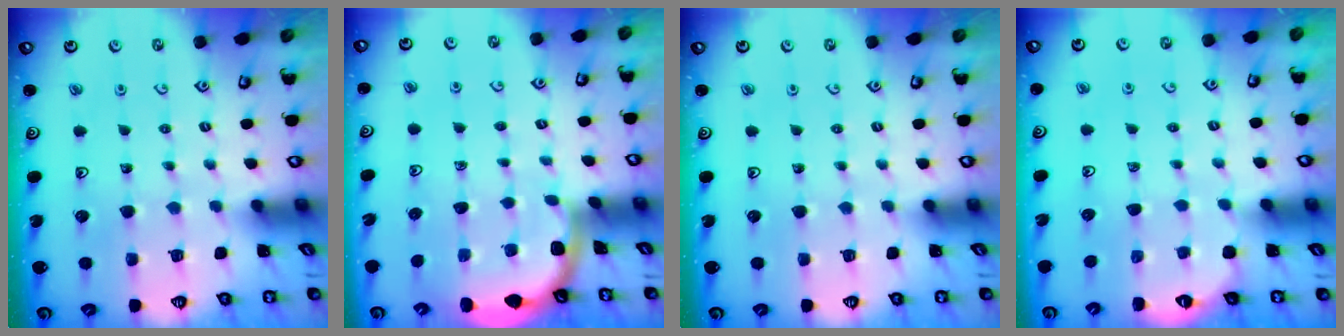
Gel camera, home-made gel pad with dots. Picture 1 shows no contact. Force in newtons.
{"total": 1.8, "press": 1.8, "slide": 0.0}
{"total": 0.0}
{"total": 2.6, "press": 1.9, "slide": 1.9}